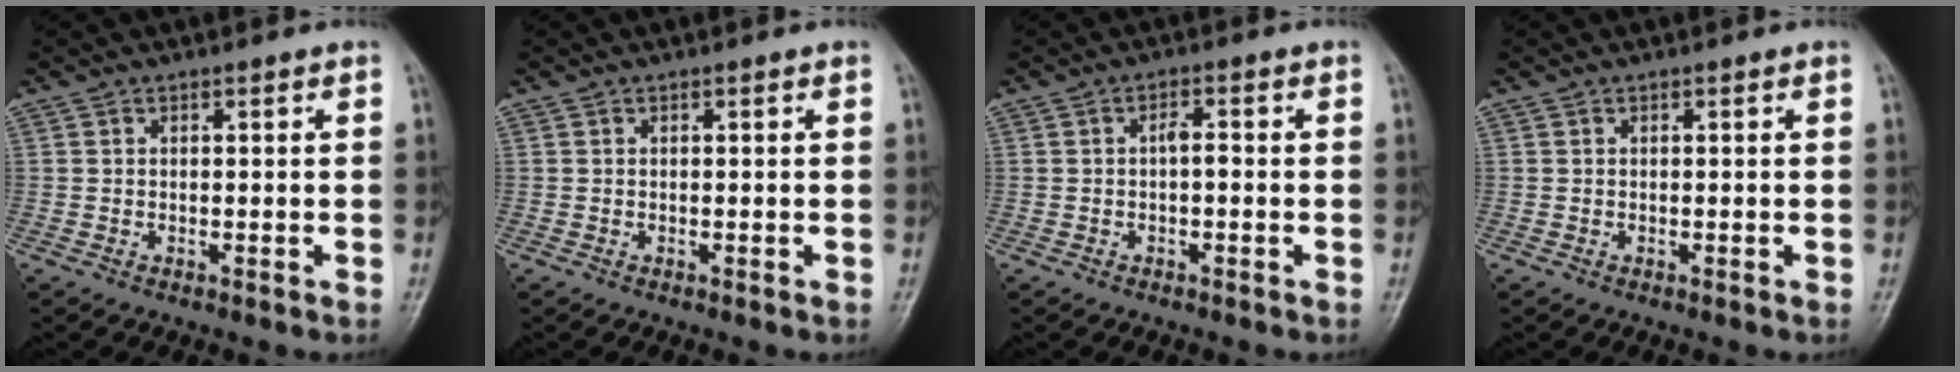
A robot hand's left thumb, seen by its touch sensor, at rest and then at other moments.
{"total": 0.0}
{"total": 2.0, "force": [-0.3, 0.9, 1.7], "torque": [-0.022, 0.008, -0.009]}
{"total": 0.0}